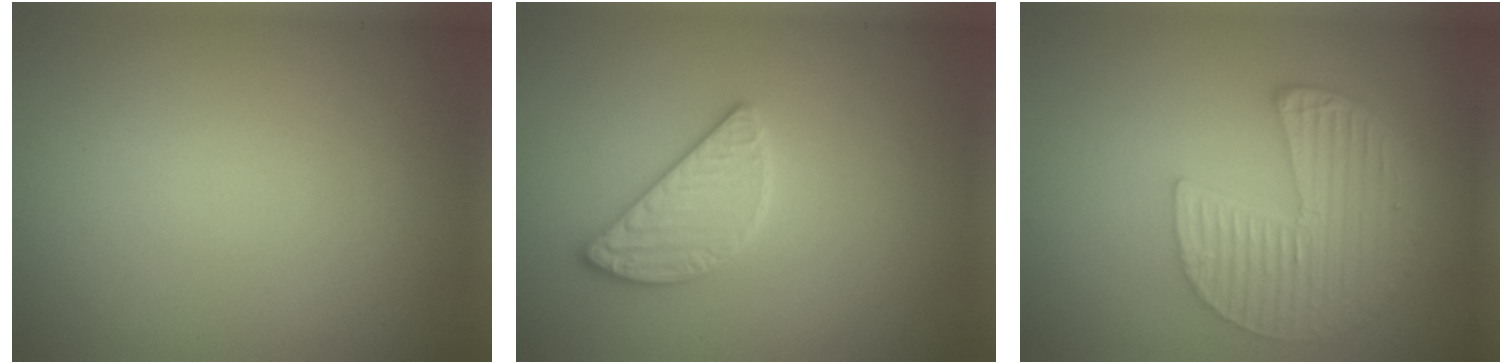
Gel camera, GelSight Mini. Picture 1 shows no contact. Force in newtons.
{"total": 2.6, "press": 2.6, "slide": 0.4}
{"total": 5.5, "press": 4.1, "slide": 3.6}